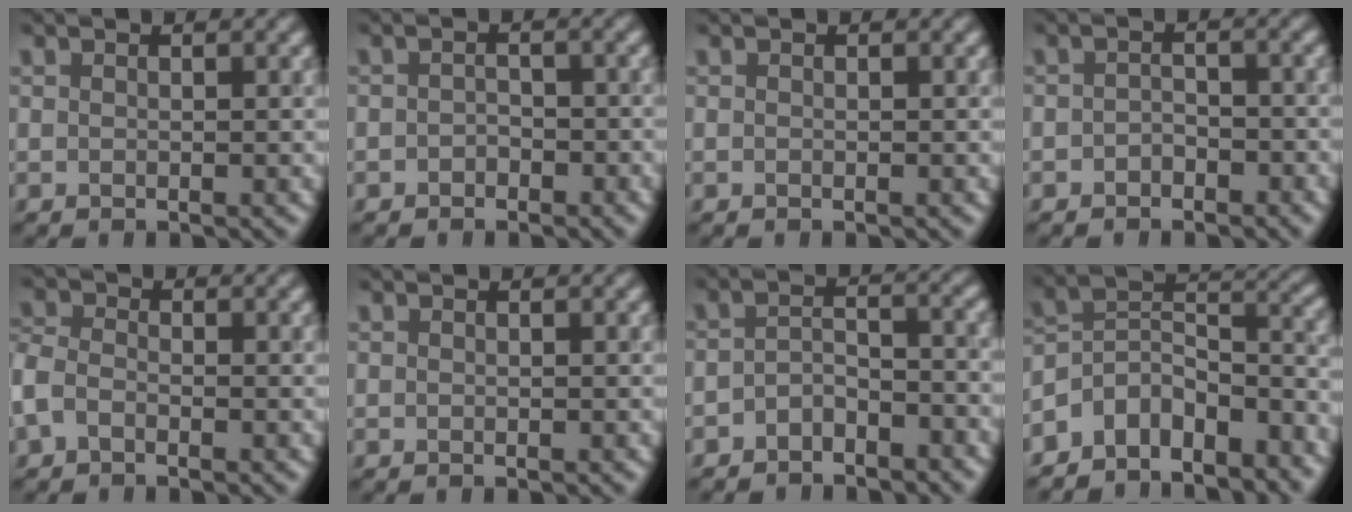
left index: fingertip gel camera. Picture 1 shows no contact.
{"total": 1.3, "force": [-0.8, 0.9, 0.6], "torque": [-0.011, 0.002, -0.014]}
{"total": 0.0}
{"total": 1.7, "force": [-1.1, 1.0, 0.7], "torque": [-0.014, 0.003, -0.021]}
{"total": 2.5, "force": [-1.2, 1.6, 1.4], "torque": [-0.035, 0.004, -0.040]}
{"total": 0.0}
{"total": 2.9, "force": [-2.1, 1.3, 1.5], "torque": [-0.030, 0.007, -0.046]}
{"total": 8.4, "force": [-6.1, 4.2, 4.0], "torque": [-0.059, 0.002, -0.119]}